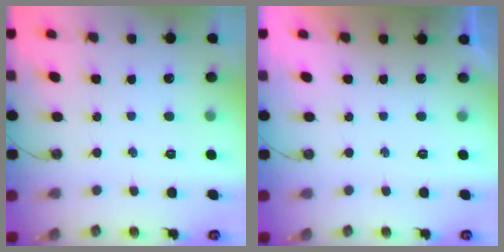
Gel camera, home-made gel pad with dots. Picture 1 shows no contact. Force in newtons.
{"total": 0.0}